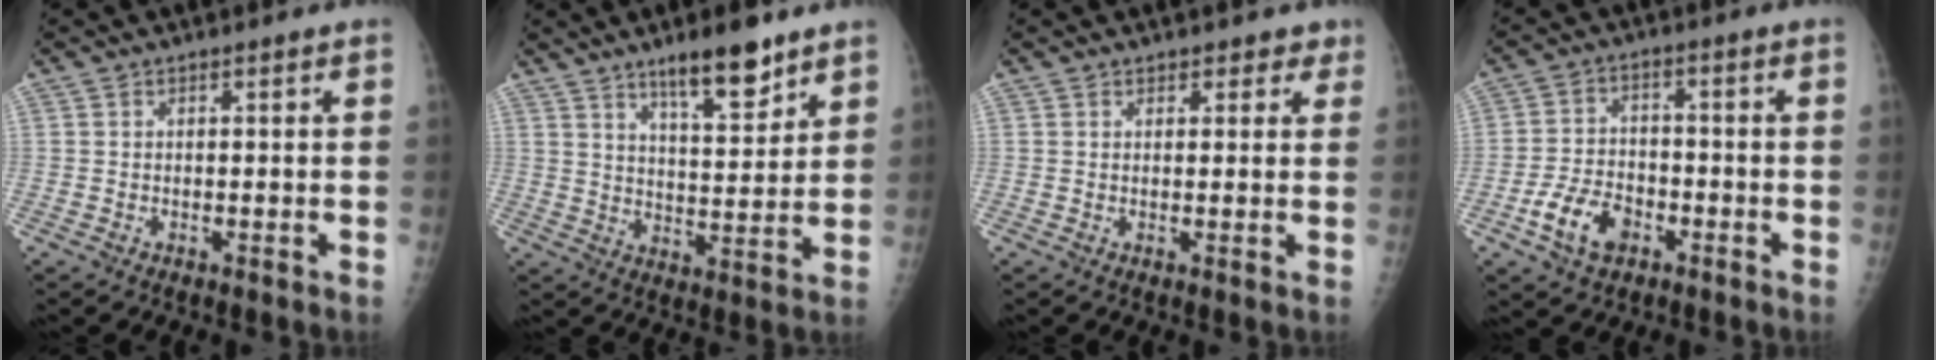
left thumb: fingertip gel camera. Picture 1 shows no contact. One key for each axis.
{"total": 10.6, "fx": 7.4, "fy": 2.8, "fz": 7.1, "tx": -0.090, "ty": -0.049, "tz": 0.122}
{"total": 2.6, "fx": 1.8, "fy": 1.7, "fz": 0.6, "tx": 0.026, "ty": -0.006, "tz": 0.015}
{"total": 8.4, "fx": -4.2, "fy": 5.5, "fz": 4.8, "tx": -0.075, "ty": 0.021, "tz": -0.073}